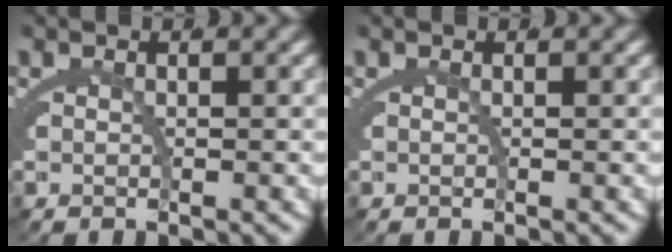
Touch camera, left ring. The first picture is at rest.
{"total": 0.0}